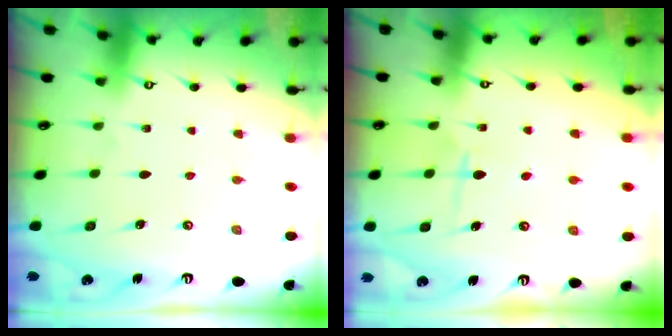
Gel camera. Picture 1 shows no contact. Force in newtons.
{"total": 5.8, "press": 5.8, "slide": 0.6}